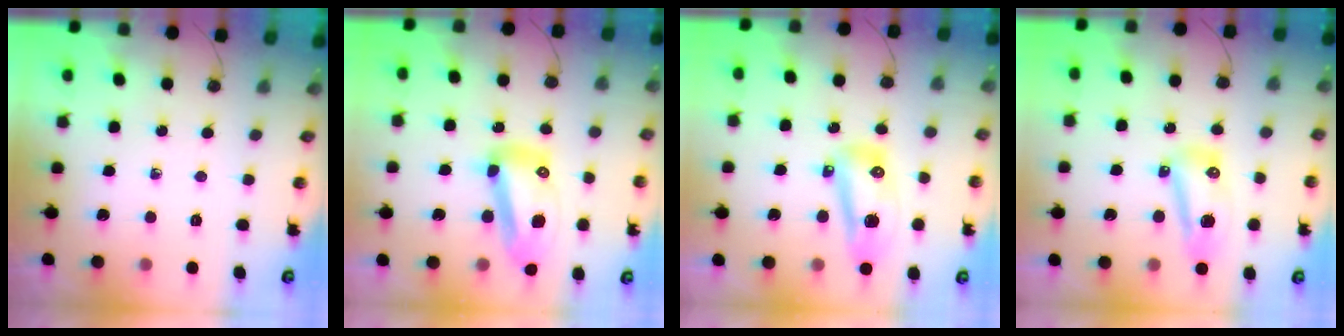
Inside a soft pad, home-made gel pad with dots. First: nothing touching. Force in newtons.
{"total": 13.1, "press": 13.0, "slide": 1.5}
{"total": 11.8, "press": 11.6, "slide": 2.3}
{"total": 8.8, "press": 8.6, "slide": 1.8}